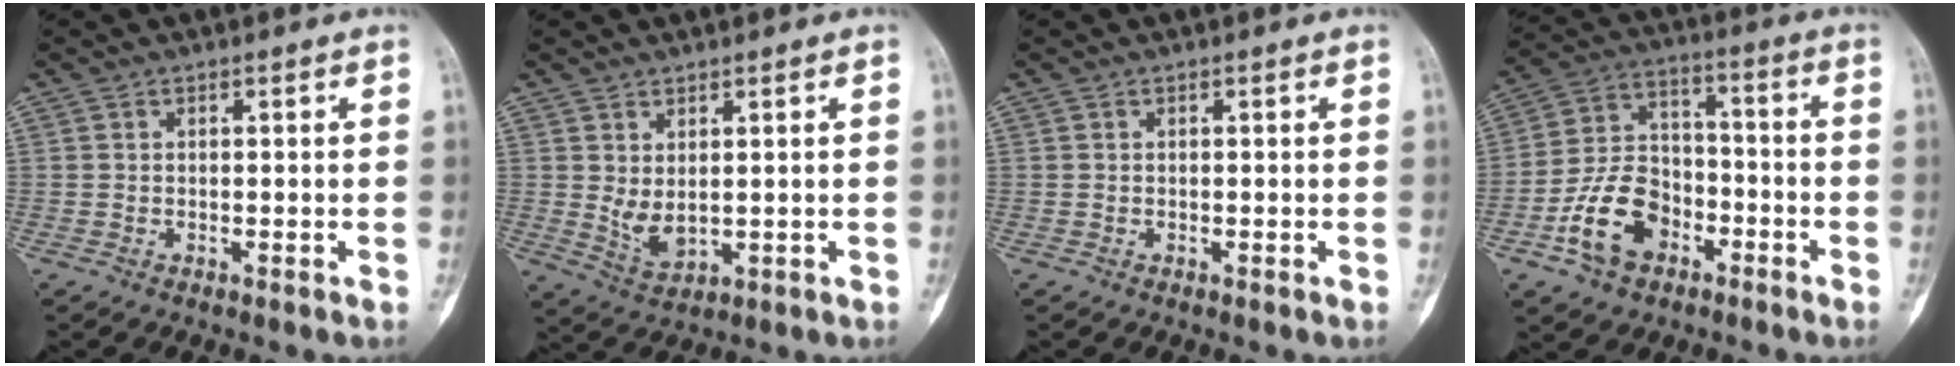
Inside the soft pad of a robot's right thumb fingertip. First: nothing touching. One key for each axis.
{"total": 4.4, "fx": 0.8, "fy": 2.5, "fz": 3.6, "tx": -0.057, "ty": -0.014, "tz": 0.029}
{"total": 0.0}
{"total": 13.0, "fx": -5.9, "fy": 9.0, "fz": 7.4, "tx": -0.110, "ty": 0.049, "tz": -0.110}